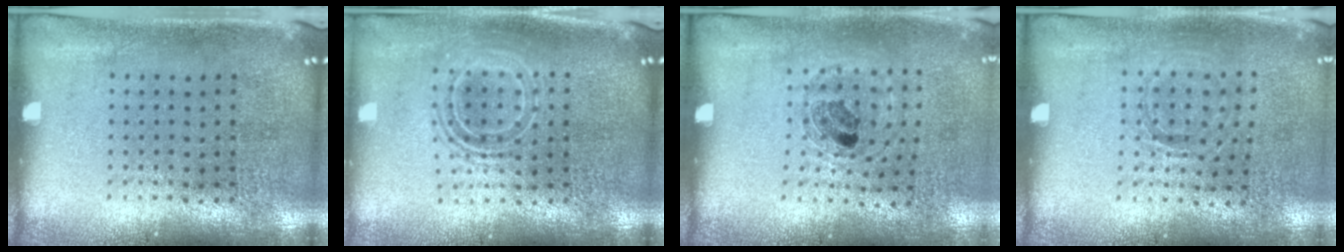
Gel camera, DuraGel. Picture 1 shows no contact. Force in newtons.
{"total": 1.8, "press": 1.3, "slide": 1.2}
{"total": 0.9, "press": 0.9, "slide": 0.3}
{"total": 0.8, "press": 0.8, "slide": 0.1}